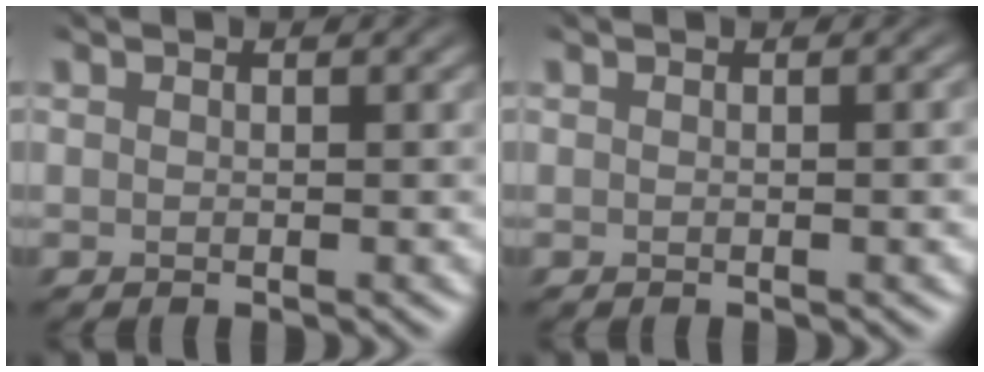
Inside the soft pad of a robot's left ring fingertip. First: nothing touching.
{"total": 2.3, "force": [0.3, 0.9, 2.1], "torque": [-0.016, 0.007, -0.003]}